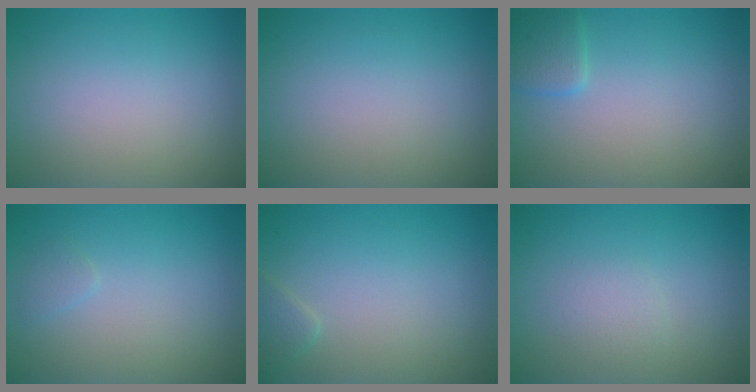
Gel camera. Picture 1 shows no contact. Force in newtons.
{"total": 0.0}
{"total": 1.8, "press": 1.8, "slide": 0.1}
{"total": 0.7, "press": 0.7, "slide": 0.1}
{"total": 1.1, "press": 1.1, "slide": 0.1}
{"total": 1.3, "press": 1.3, "slide": 0.2}